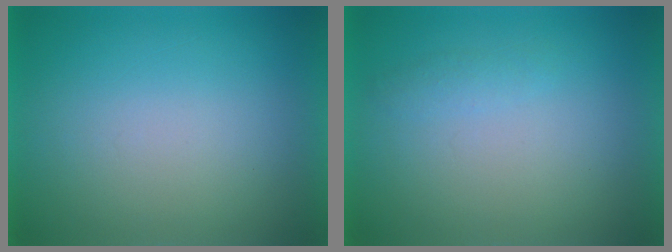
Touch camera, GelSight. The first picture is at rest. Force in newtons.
{"total": 1.3}